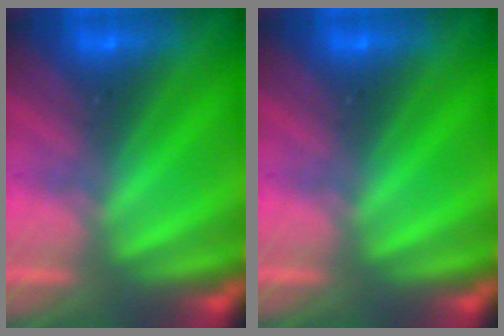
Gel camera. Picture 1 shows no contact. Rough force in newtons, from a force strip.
{"total": 0.0}